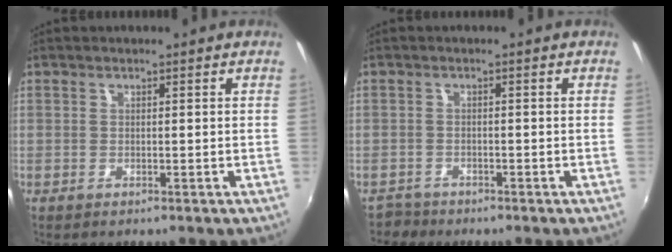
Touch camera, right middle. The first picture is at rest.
{"total": 2.5, "force": [-2.2, 1.2, -0.2], "torque": [-0.004, -0.002, -0.043]}